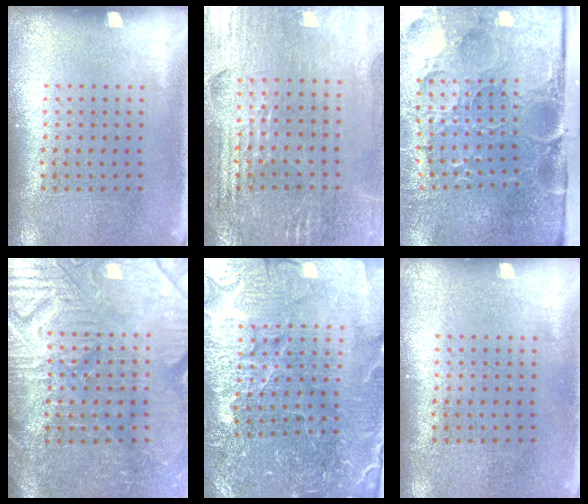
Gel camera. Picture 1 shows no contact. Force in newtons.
{"total": 2.9, "press": 2.8, "slide": 0.5}
{"total": 5.5, "press": 4.2, "slide": 3.5}
{"total": 4.3, "press": 4.0, "slide": 1.6}
{"total": 4.3, "press": 4.2, "slide": 1.0}
{"total": 0.0}